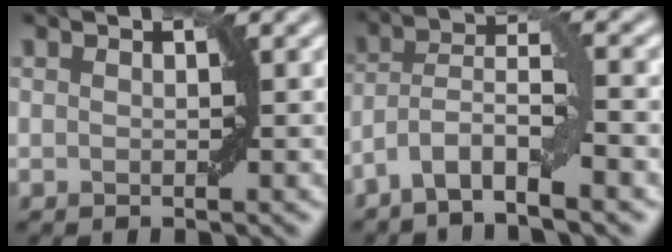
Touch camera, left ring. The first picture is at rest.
{"total": 5.7, "force": [-3.3, 1.1, 4.5], "torque": [-0.079, 0.008, -0.070]}